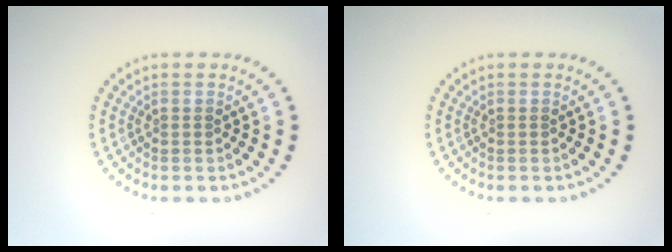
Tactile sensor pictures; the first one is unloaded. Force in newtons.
{"total": 0.0}